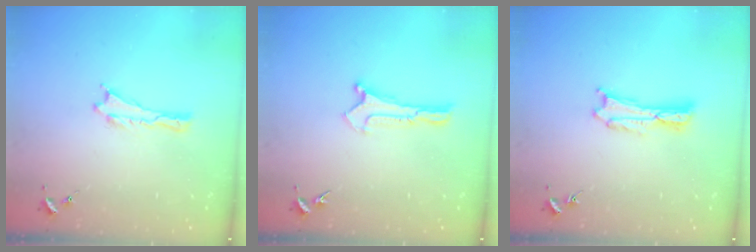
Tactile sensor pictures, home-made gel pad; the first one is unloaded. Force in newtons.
{"total": 0.0}
{"total": 0.9, "press": 0.9, "slide": 0.2}